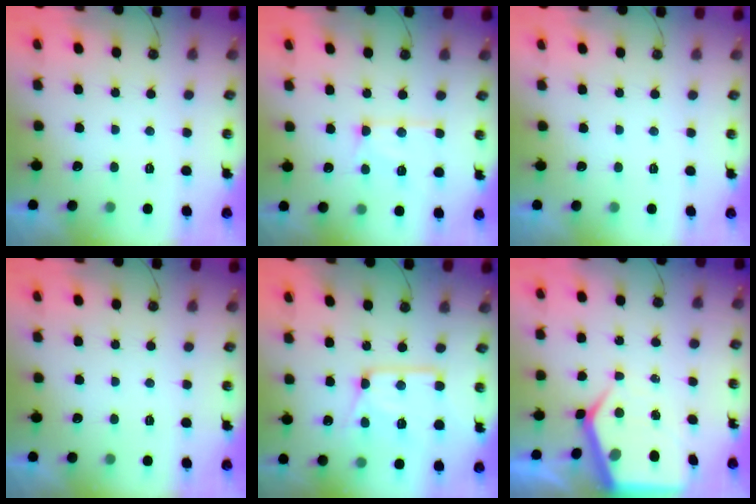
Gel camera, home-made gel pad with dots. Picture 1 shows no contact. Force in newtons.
{"total": 11.1, "press": 11.1, "slide": 0.8}
{"total": 0.0}
{"total": 0.0}
{"total": 13.9, "press": 13.9, "slide": 0.9}
{"total": 8.0, "press": 8.0, "slide": 0.8}